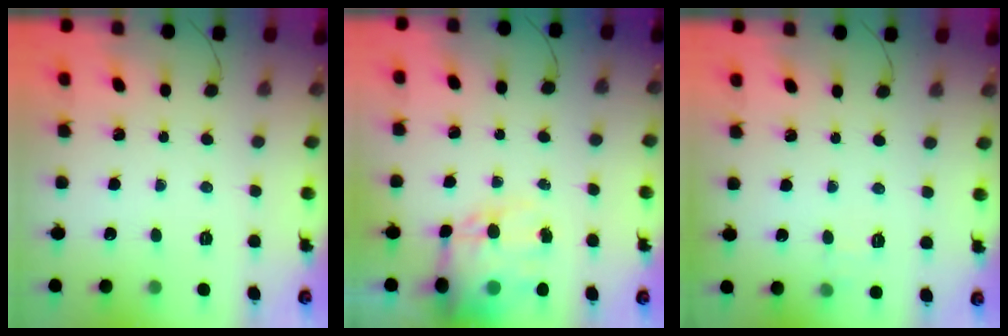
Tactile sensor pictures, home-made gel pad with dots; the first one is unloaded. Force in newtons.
{"total": 14.3, "press": 13.8, "slide": 3.5}
{"total": 4.9, "press": 4.7, "slide": 1.6}